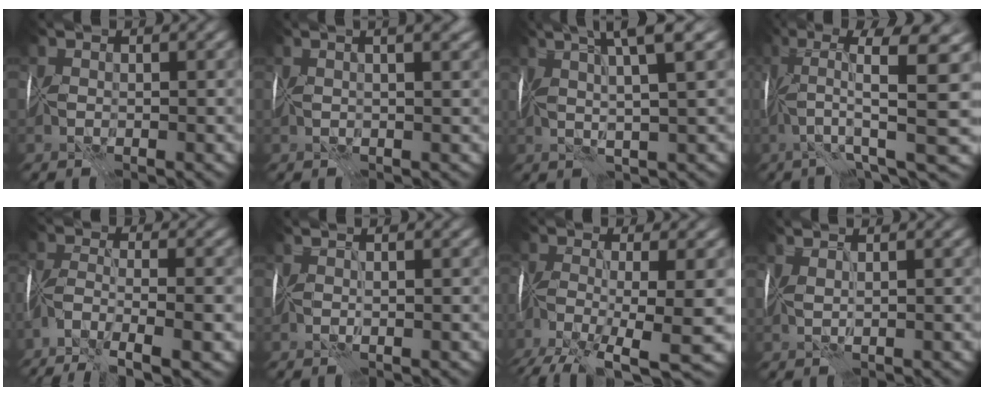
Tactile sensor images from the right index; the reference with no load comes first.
{"total": 6.3, "force": [3.1, 2.6, 4.8], "torque": [-0.020, 0.045, 0.010]}
{"total": 6.6, "force": [3.1, 0.8, 5.8], "torque": [-0.076, 0.017, 0.047]}
{"total": 8.6, "force": [1.2, 0.7, 8.5], "torque": [-0.132, 0.013, 0.024]}
{"total": 7.6, "force": [-5.1, 1.6, 5.4], "torque": [-0.097, -0.006, -0.097]}
{"total": 0.8, "force": [0.2, -0.6, 0.5], "torque": [-0.004, 0.001, 0.002]}
{"total": 9.3, "force": [-5.2, 1.6, 7.6], "torque": [-0.133, -0.024, -0.090]}
{"total": 1.4, "force": [1.0, -0.2, 0.9], "torque": [-0.003, 0.006, 0.006]}